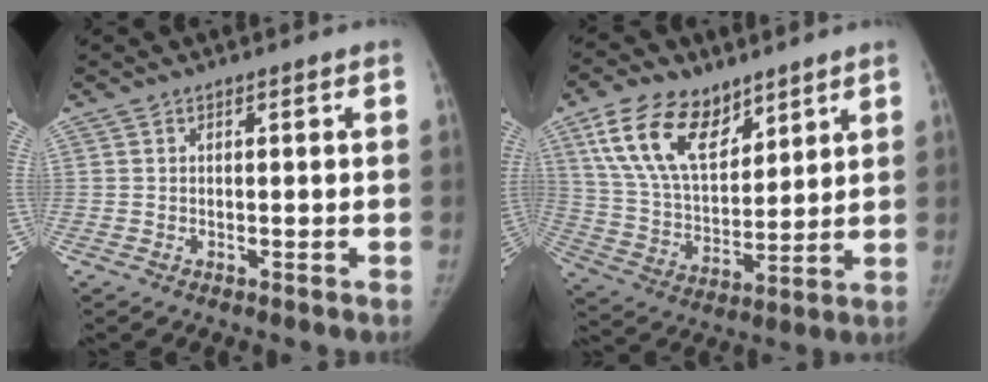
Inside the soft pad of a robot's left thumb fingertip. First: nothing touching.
{"total": 16.7, "force": [9.7, 9.2, 10.0], "torque": [-0.150, -0.036, 0.189]}